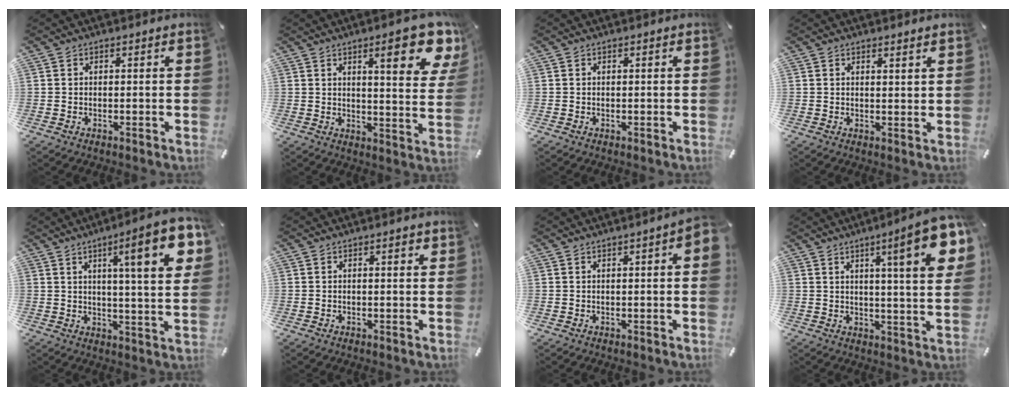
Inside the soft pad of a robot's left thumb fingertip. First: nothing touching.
{"total": 14.4, "force": [7.9, 3.6, 11.4], "torque": [-0.148, -0.045, 0.120]}
{"total": 0.0}
{"total": 1.4, "force": [1.3, 0.1, 0.3], "torque": [0.001, -0.008, 0.023]}
{"total": 16.7, "force": [6.8, 2.9, 14.9], "torque": [-0.224, -0.026, 0.092]}
{"total": 1.4, "force": [0.4, 0.4, 1.2], "torque": [-0.017, 0.001, 0.003]}
{"total": 3.0, "force": [0.5, 0.5, 3.0], "torque": [-0.045, -0.001, 0.007]}
{"total": 16.2, "force": [6.8, 2.3, 14.6], "torque": [-0.216, -0.028, 0.093]}